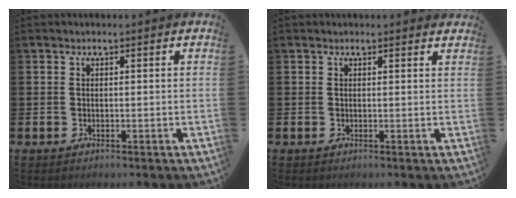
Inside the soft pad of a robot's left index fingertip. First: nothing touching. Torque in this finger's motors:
{"motor_torque": [0.49, -1.15, 0.01, 0.02]}